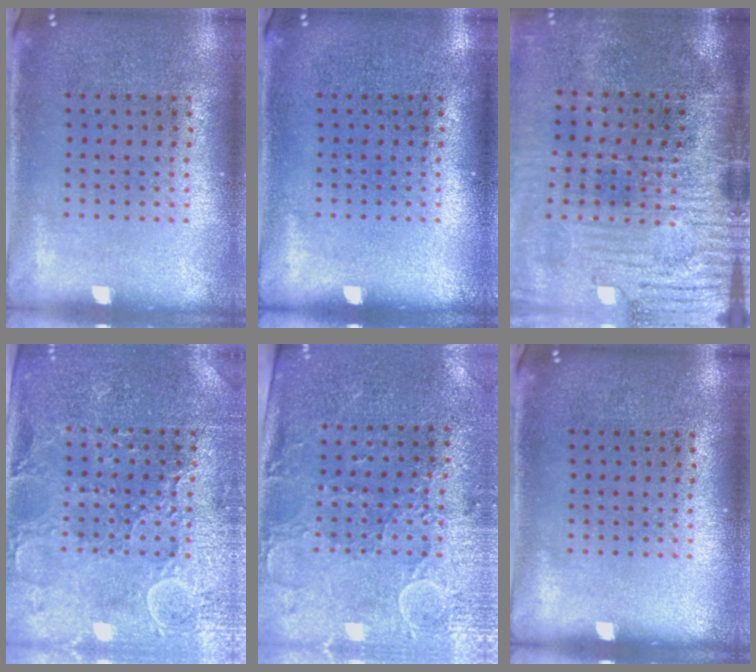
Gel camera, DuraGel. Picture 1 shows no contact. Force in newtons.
{"total": 0.0}
{"total": 4.8, "press": 4.0, "slide": 2.6}
{"total": 3.4, "press": 3.4, "slide": 0.7}
{"total": 3.0, "press": 2.6, "slide": 1.5}
{"total": 0.0}